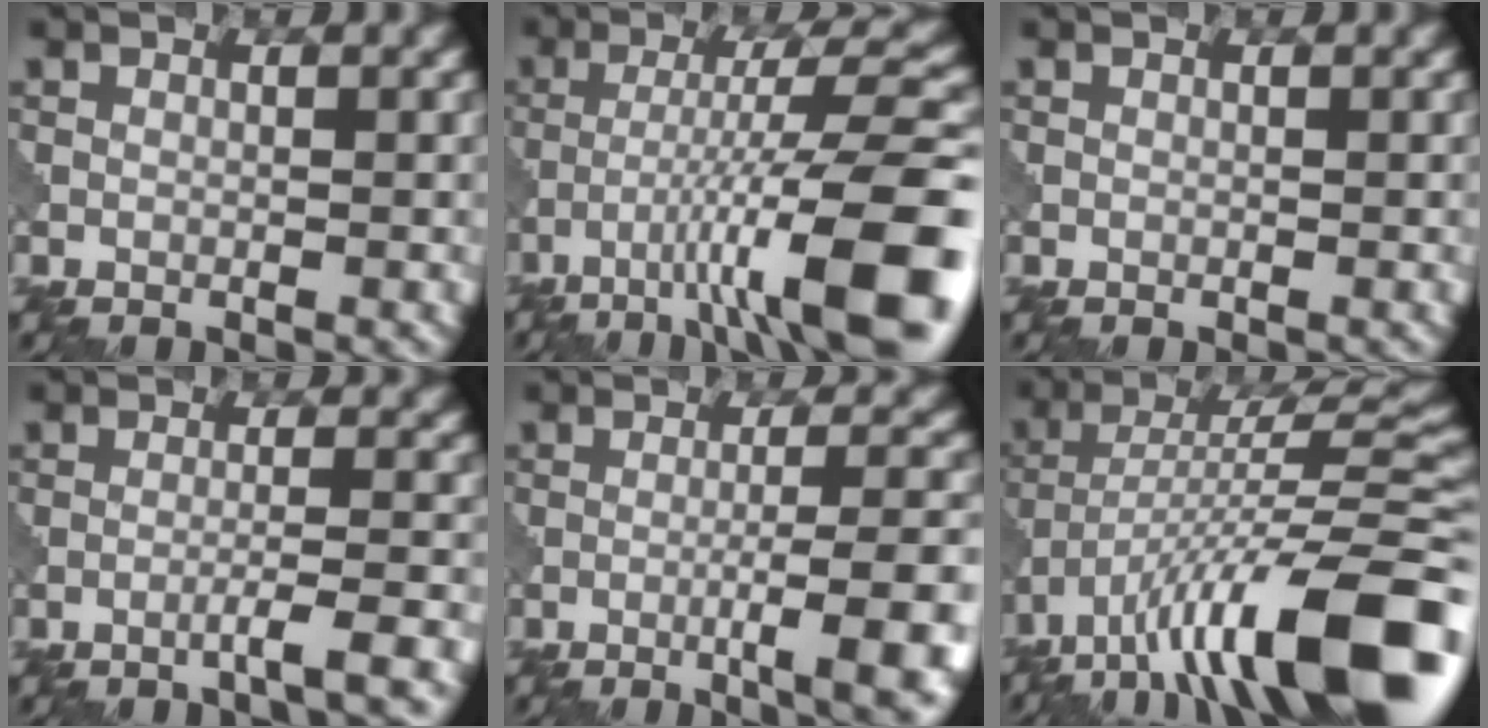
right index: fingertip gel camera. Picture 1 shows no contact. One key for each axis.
{"total": 12.1, "fx": -5.4, "fy": 2.1, "fz": 10.6, "tx": -0.160, "ty": 0.014, "tz": -0.077}
{"total": 0.0}
{"total": 2.8, "fx": -1.7, "fy": 0.1, "fz": 2.3, "tx": -0.022, "ty": 0.011, "tz": -0.044}
{"total": 7.6, "fx": -2.9, "fy": 1.3, "fz": 6.9, "tx": -0.086, "ty": 0.009, "tz": -0.042}
{"total": 15.0, "fx": -8.0, "fy": 4.1, "fz": 12.0, "tx": -0.196, "ty": 0.017, "tz": -0.130}